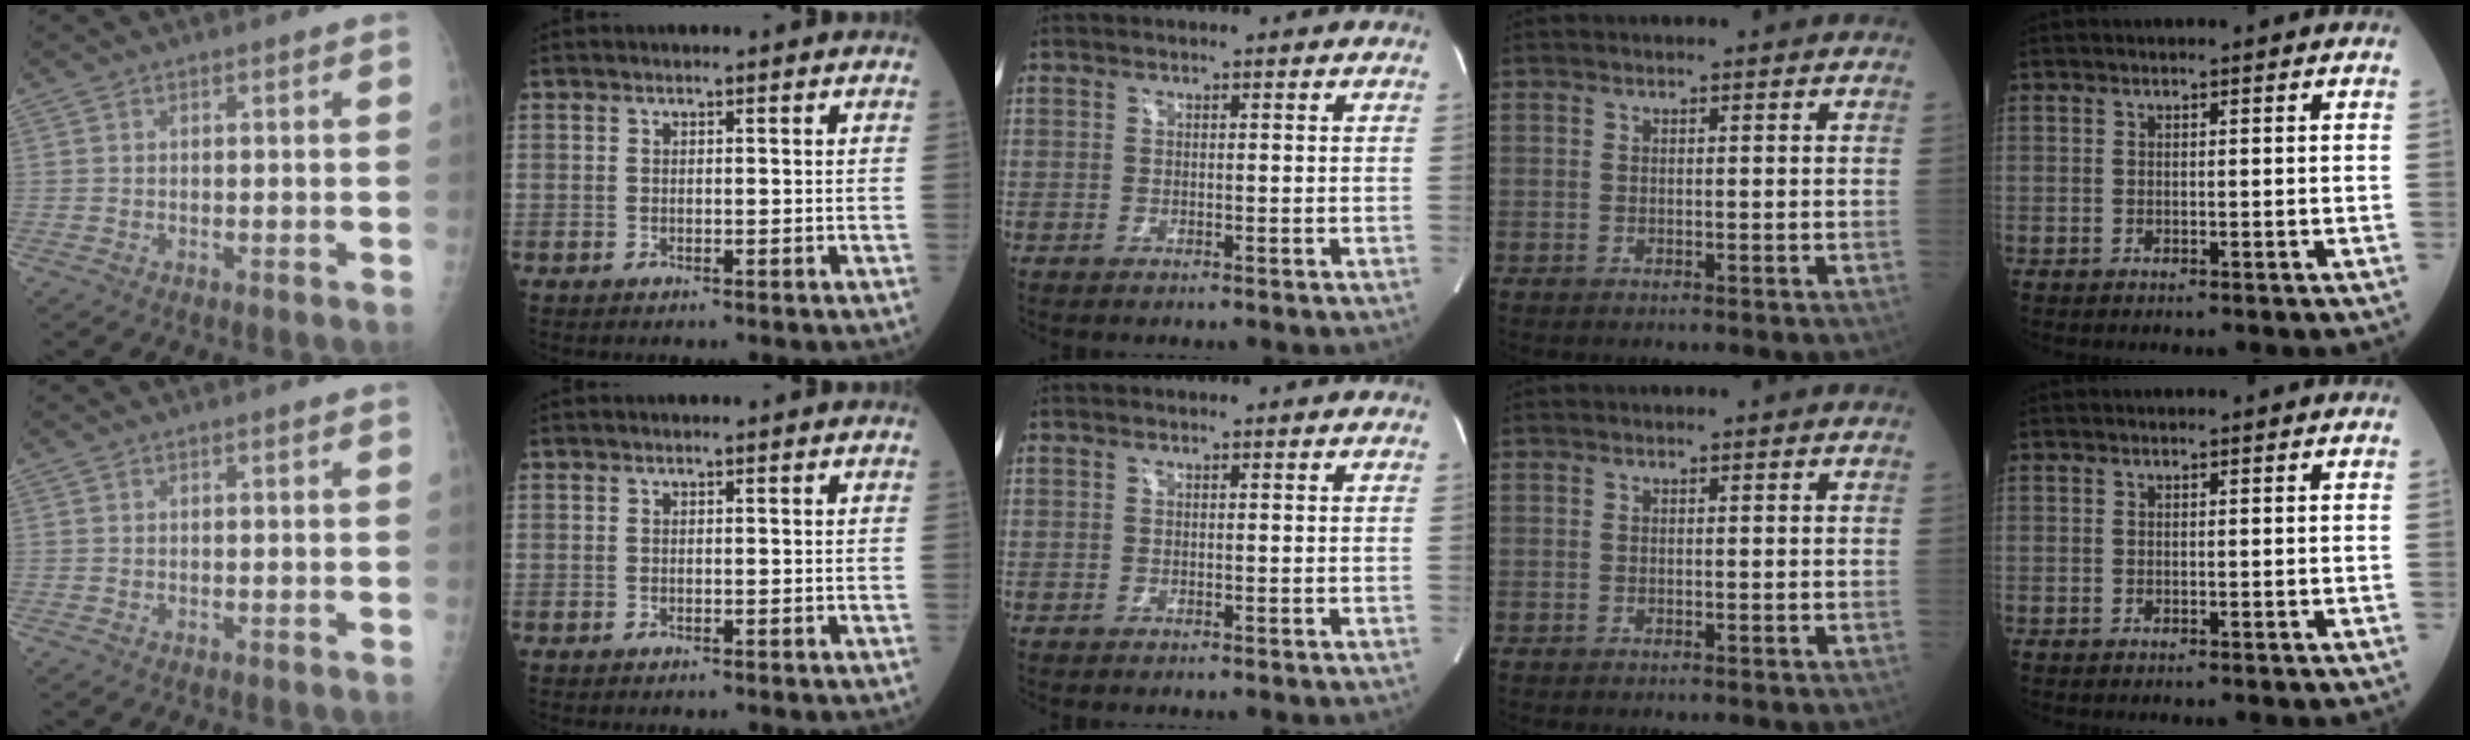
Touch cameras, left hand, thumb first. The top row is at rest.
{}